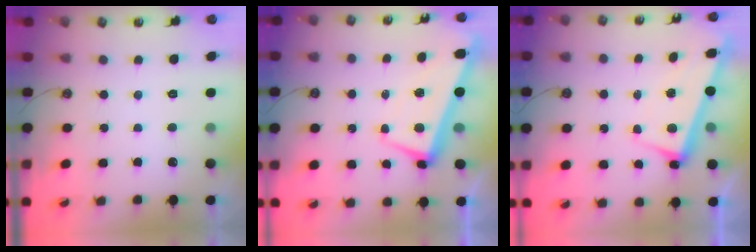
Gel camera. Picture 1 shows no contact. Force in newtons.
{"total": 2.5, "press": 2.5, "slide": 0.4}
{"total": 3.4, "press": 3.3, "slide": 0.9}